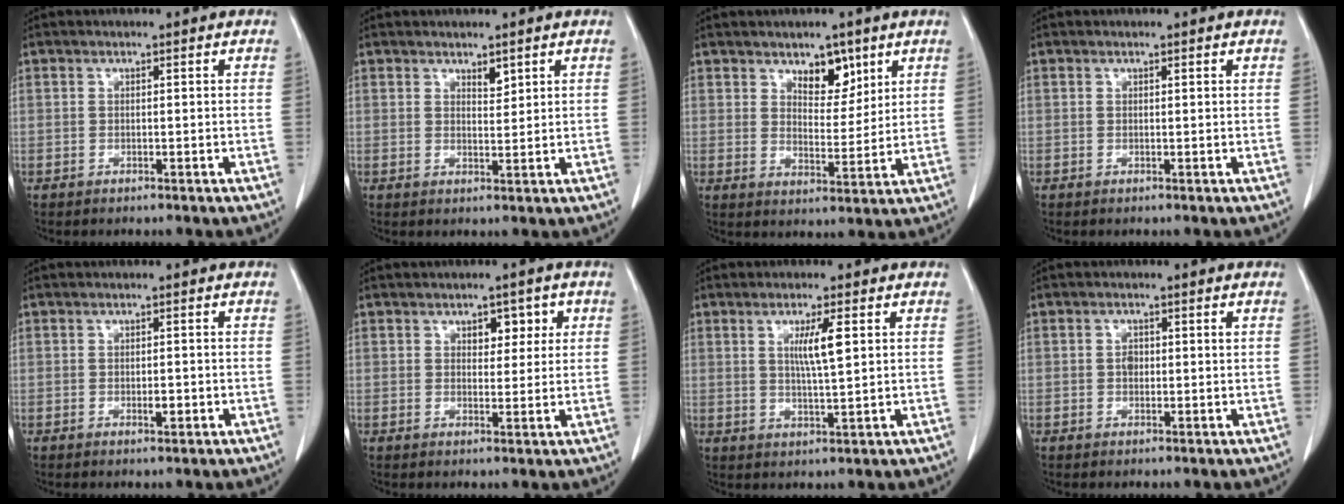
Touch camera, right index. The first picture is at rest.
{"total": 1.8, "force": [1.3, 0.7, 1.0], "torque": [-0.017, -0.006, 0.023]}
{"total": 5.8, "force": [3.7, 2.9, 3.5], "torque": [-0.046, -0.006, 0.060]}
{"total": 0.0}
{"total": 1.5, "force": [-0.4, 0.6, 1.4], "torque": [-0.024, -0.001, -0.003]}
{"total": 3.9, "force": [1.6, 2.3, 2.7], "torque": [-0.027, 0.007, 0.021]}
{"total": 5.1, "force": [1.5, 0.2, 4.8], "torque": [-0.088, -0.005, 0.027]}
{"total": 1.8, "force": [0.4, 1.0, 1.4], "torque": [-0.025, 0.001, 0.007]}